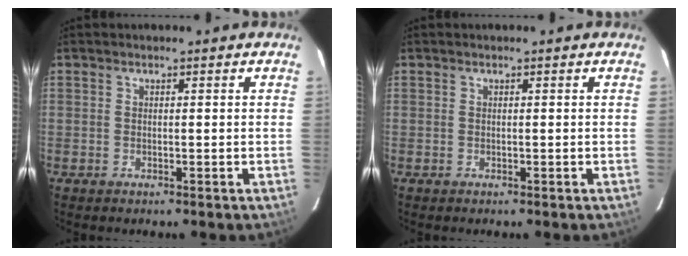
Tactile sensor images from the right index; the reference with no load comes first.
{"total": 0.0}